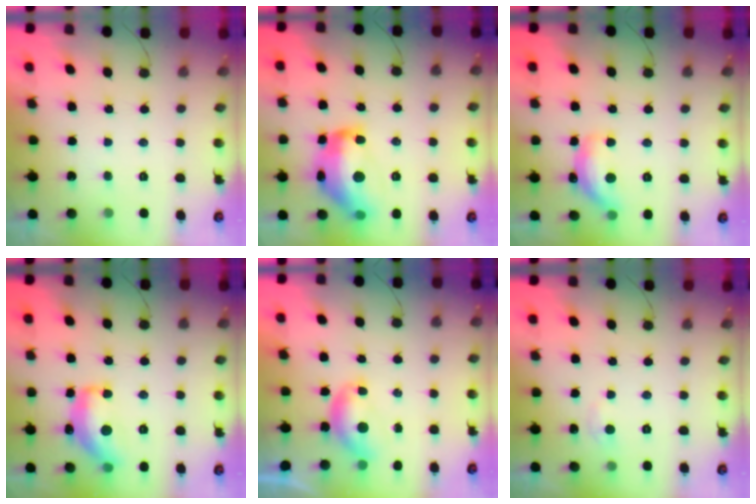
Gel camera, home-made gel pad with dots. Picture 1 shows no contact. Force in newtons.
{"total": 18.8, "press": 18.8, "slide": 1.1}
{"total": 14.2, "press": 14.2, "slide": 1.0}
{"total": 13.9, "press": 13.8, "slide": 0.7}
{"total": 6.8, "press": 6.7, "slide": 0.8}
{"total": 4.5, "press": 4.4, "slide": 0.6}